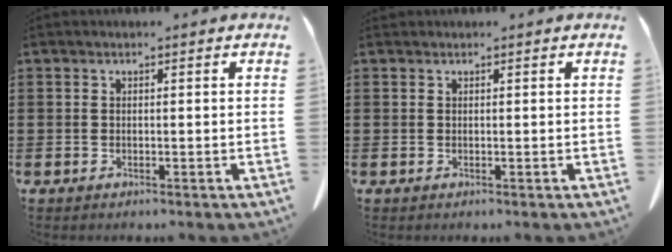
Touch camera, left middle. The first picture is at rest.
{"total": 0.0}